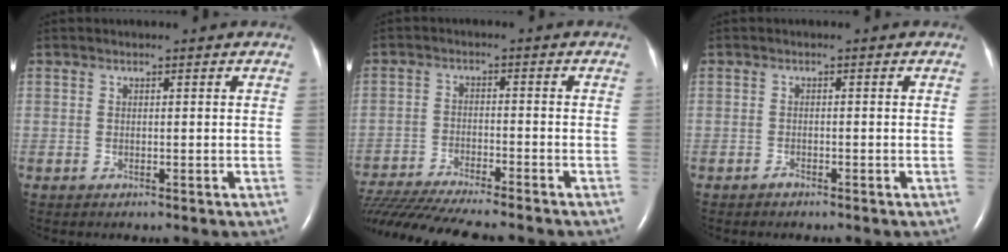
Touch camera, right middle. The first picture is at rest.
{"total": 17.4, "force": [-15.5, 1.0, 8.0], "torque": [-0.153, -0.033, -0.245]}
{"total": 0.6, "force": [-0.6, 0.1, 0.2], "torque": [-0.007, -0.001, -0.010]}